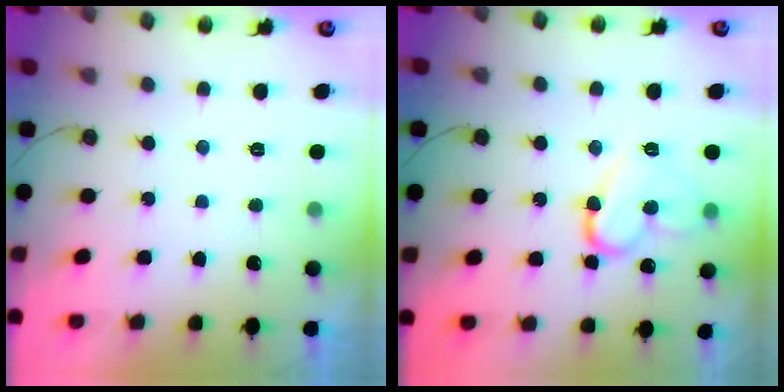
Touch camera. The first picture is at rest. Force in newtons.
{"total": 13.4, "press": 13.3, "slide": 1.6}